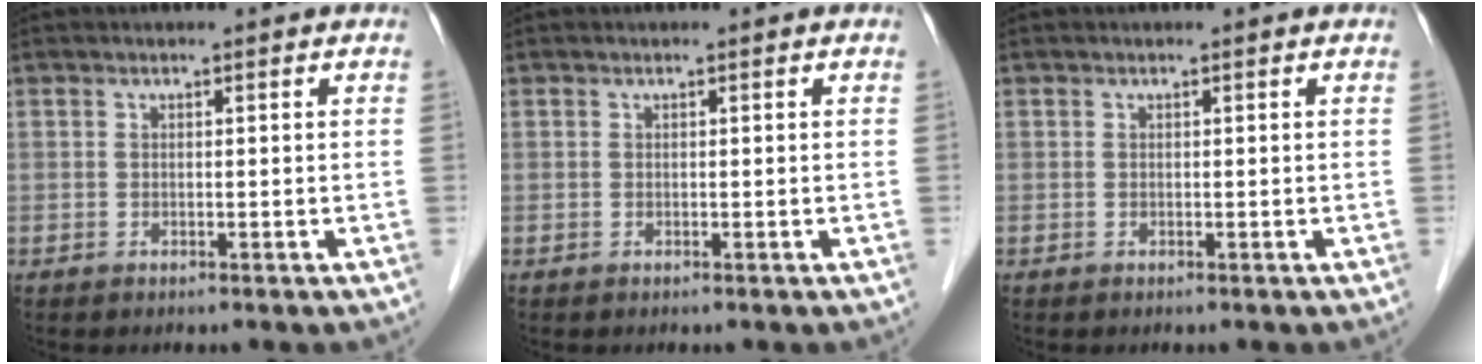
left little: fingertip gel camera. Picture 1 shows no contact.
{"total": 0.0}
{"total": 0.0}